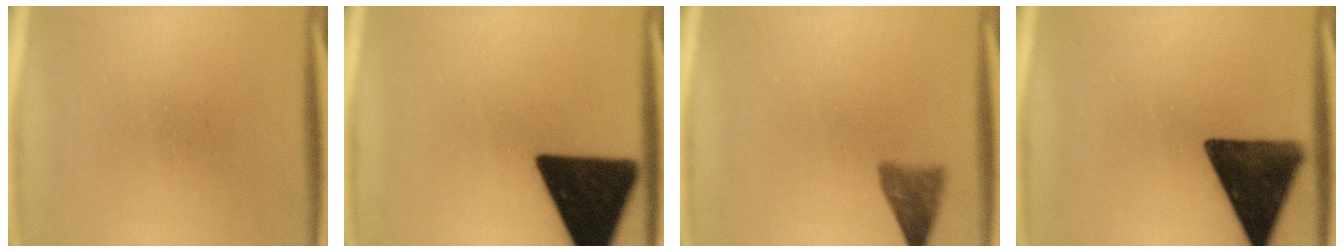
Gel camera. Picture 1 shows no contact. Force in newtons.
{"total": 19.1}
{"total": 3.5}
{"total": 14.5}